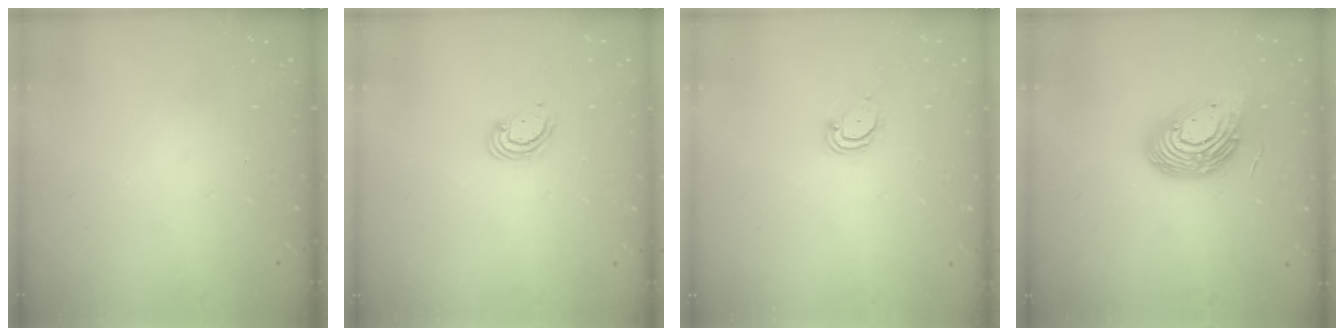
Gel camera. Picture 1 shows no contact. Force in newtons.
{"total": 2.9, "press": 2.9, "slide": 0.3}
{"total": 3.9, "press": 3.9, "slide": 0.2}
{"total": 14.7, "press": 14.7, "slide": 1.0}